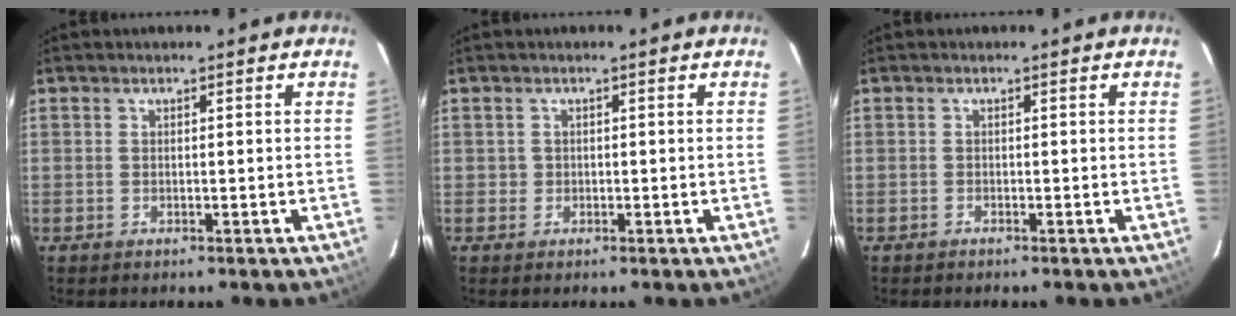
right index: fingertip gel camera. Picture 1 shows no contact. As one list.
[{"total": 1.5, "force": [-0.3, 1.4, 0.3], "torque": [-0.003, 0.001, -0.001]}, {"total": 1.0, "force": [-0.8, 0.4, 0.4], "torque": [-0.012, 0.000, -0.013]}]